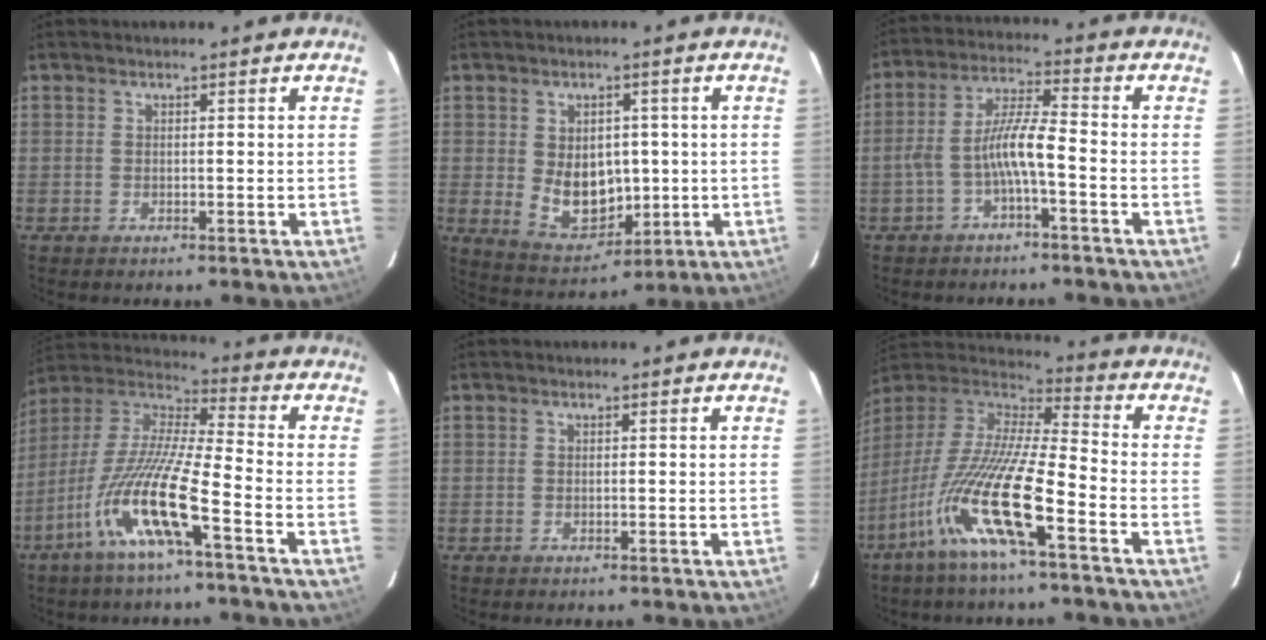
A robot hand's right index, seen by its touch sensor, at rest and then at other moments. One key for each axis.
{"total": 10.0, "fx": -0.1, "fy": 7.5, "fz": 6.6, "tx": -0.126, "ty": -0.009, "tz": 0.026}
{"total": 6.9, "fx": -2.8, "fy": 0.5, "fz": 6.3, "tx": -0.140, "ty": 0.014, "tz": -0.051}
{"total": 15.8, "fx": -8.3, "fy": 1.2, "fz": 13.4, "tx": -0.266, "ty": -0.020, "tz": -0.166}
{"total": 0.0}
{"total": 18.3, "fx": -9.6, "fy": 1.9, "fz": 15.5, "tx": -0.288, "ty": -0.033, "tz": -0.188}